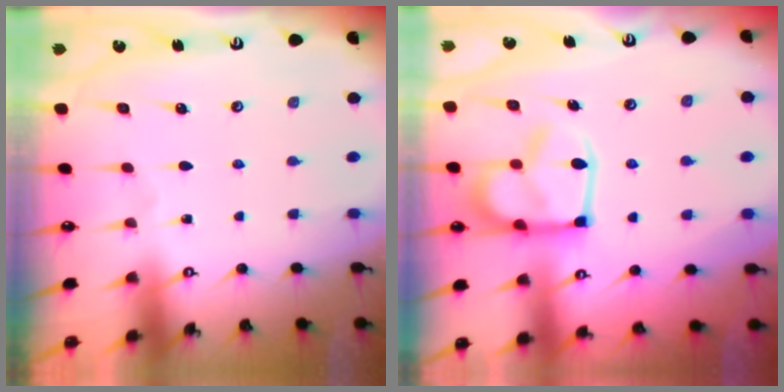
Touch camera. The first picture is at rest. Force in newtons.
{"total": 7.4, "press": 7.2, "slide": 1.3}